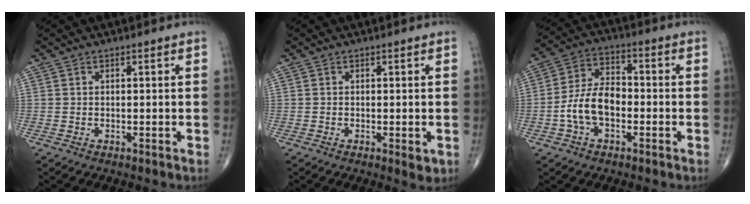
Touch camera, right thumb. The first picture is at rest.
{"total": 1.8, "force": [-0.5, 0.6, 1.7], "torque": [-0.021, -0.006, -0.006]}
{"total": 9.9, "force": [-2.5, 5.9, 7.6], "torque": [-0.139, 0.031, -0.055]}